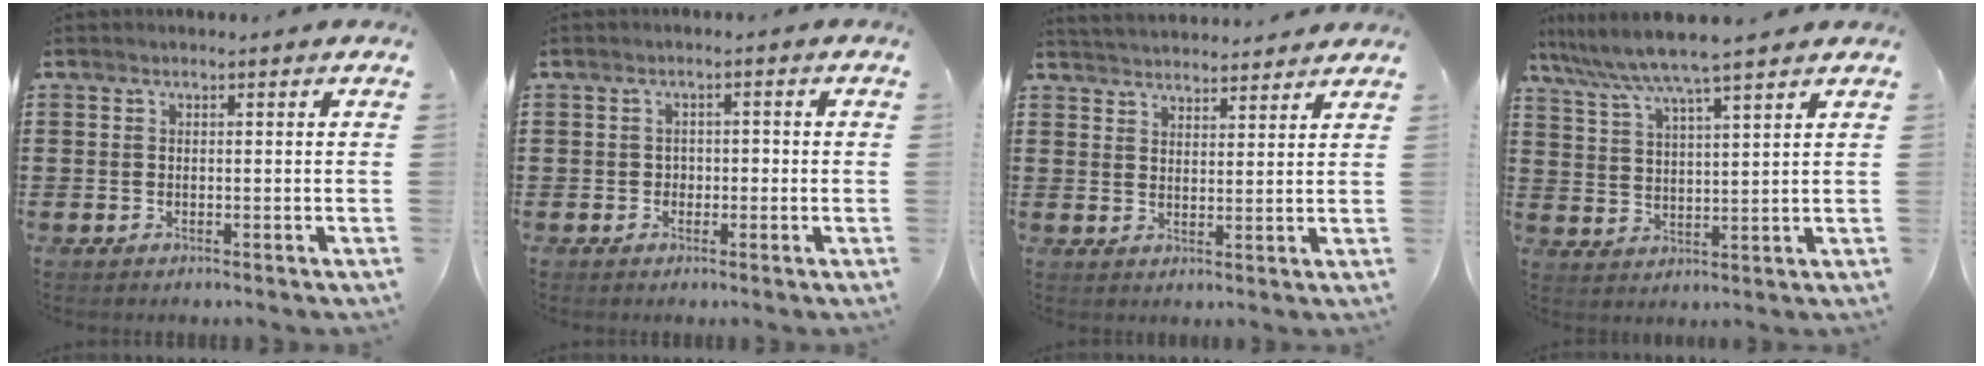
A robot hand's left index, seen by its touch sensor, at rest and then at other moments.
{"total": 1.4, "force": [-0.4, 1.2, 0.6], "torque": [-0.016, 0.004, -0.013]}
{"total": 3.4, "force": [3.4, -0.1, -0.2], "torque": [-0.008, -0.014, 0.063]}
{"total": 6.3, "force": [5.4, -0.4, 3.2], "torque": [-0.081, -0.027, 0.091]}